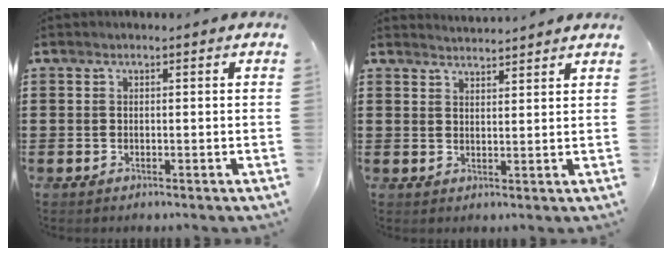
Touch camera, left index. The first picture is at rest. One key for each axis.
{"total": 2.5, "fx": 2.5, "fy": -0.3, "fz": -0.1, "tx": -0.004, "ty": -0.008, "tz": 0.048}